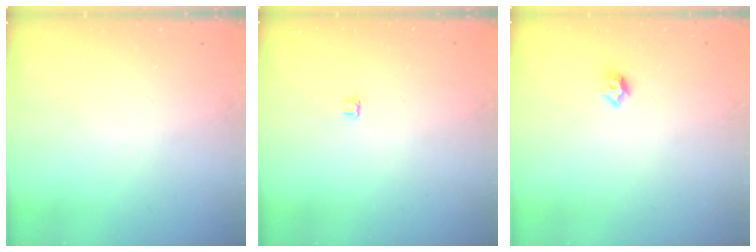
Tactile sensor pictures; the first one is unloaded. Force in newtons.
{"total": 3.8, "press": 3.8, "slide": 0.5}
{"total": 5.5, "press": 5.4, "slide": 0.9}